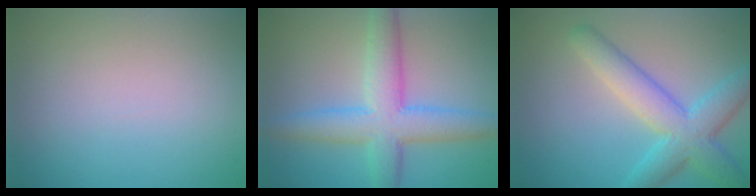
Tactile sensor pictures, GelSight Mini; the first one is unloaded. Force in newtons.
{"total": 6.7, "press": 6.7, "slide": 0.2}
{"total": 6.0, "press": 6.0, "slide": 0.2}